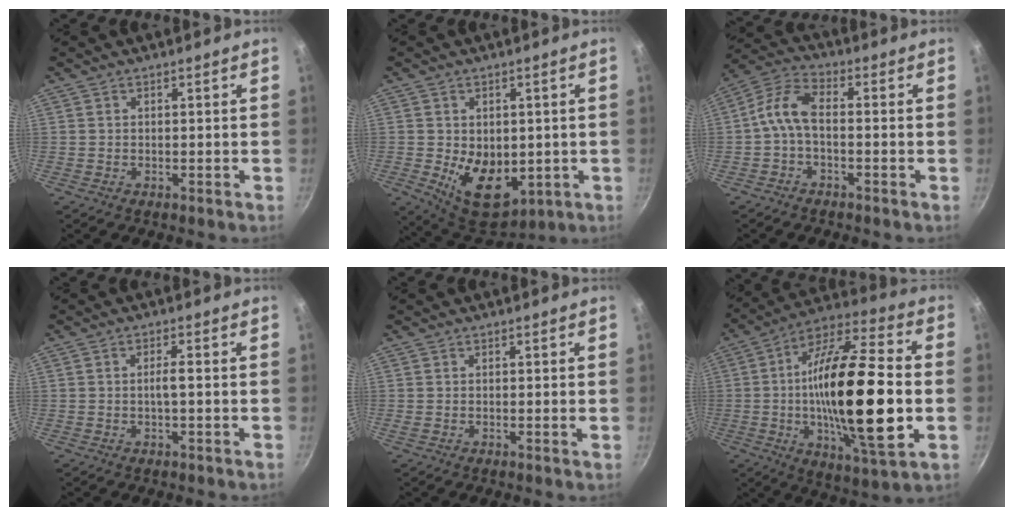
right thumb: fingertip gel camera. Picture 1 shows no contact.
{"total": 11.7, "force": [-1.3, 7.9, 8.5], "torque": [-0.099, -0.022, 0.003]}
{"total": 7.0, "force": [-1.4, 3.4, 6.0], "torque": [-0.135, 0.032, -0.042]}
{"total": 2.0, "force": [-0.3, 0.2, 2.0], "torque": [-0.041, 0.009, -0.006]}
{"total": 1.0, "force": [-0.1, -0.2, 1.0], "torque": [-0.017, -0.003, -0.003]}
{"total": 27.9, "force": [-2.5, 8.6, 26.5], "torque": [-0.461, 0.011, -0.048]}